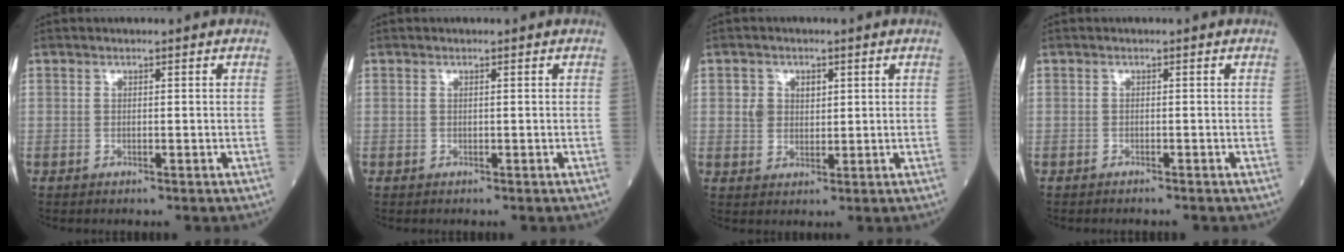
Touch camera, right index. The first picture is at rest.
{"total": 0.0}
{"total": 3.5, "force": [1.0, 2.9, 1.7], "torque": [-0.026, 0.008, 0.017]}
{"total": 0.9, "force": [-0.9, 0.0, 0.1], "torque": [-0.002, -0.001, -0.014]}